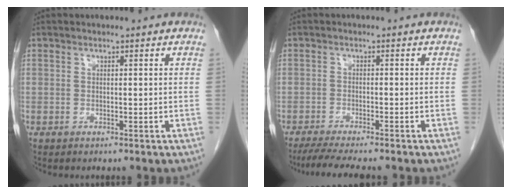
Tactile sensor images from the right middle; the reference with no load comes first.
{"total": 7.3, "force": [-6.2, 0.3, 3.8], "torque": [-0.057, -0.017, -0.100]}